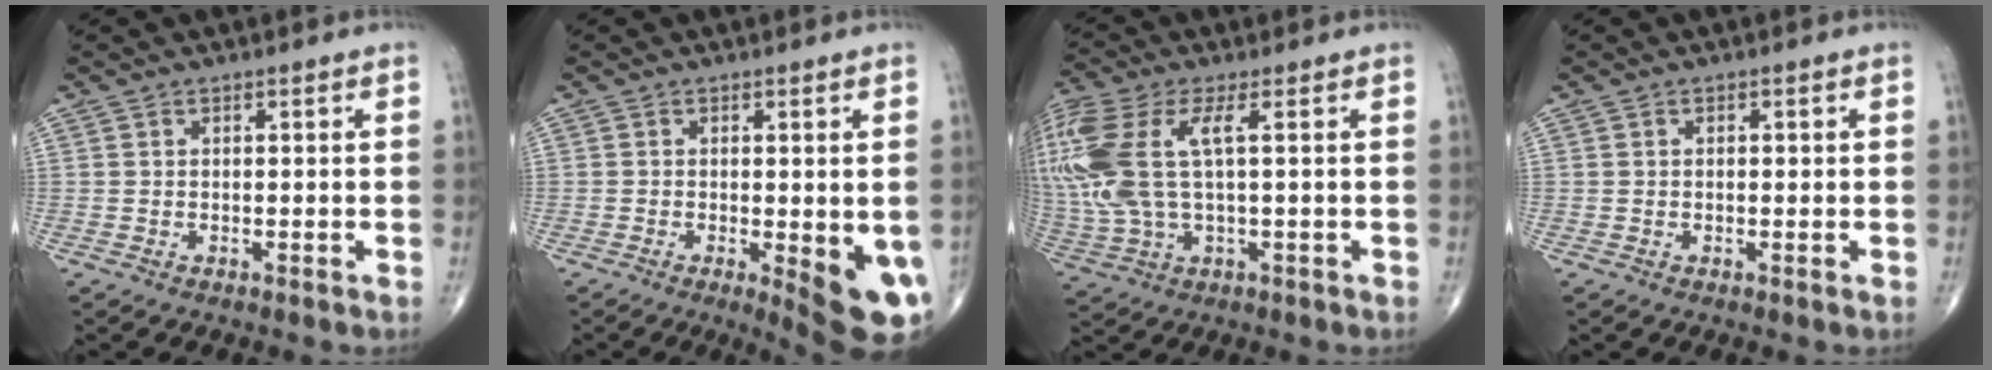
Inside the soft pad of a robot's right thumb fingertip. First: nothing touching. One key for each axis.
{"total": 9.9, "fx": -2.5, "fy": 3.1, "fz": 9.1, "tx": -0.108, "ty": -0.019, "tz": -0.027}
{"total": 17.0, "fx": 3.1, "fy": 7.1, "fz": 15.1, "tx": -0.395, "ty": 0.014, "tz": 0.063}
{"total": 0.7, "fx": 0.1, "fy": 0.3, "fz": 0.6, "tx": -0.011, "ty": 0.000, "tz": 0.002}